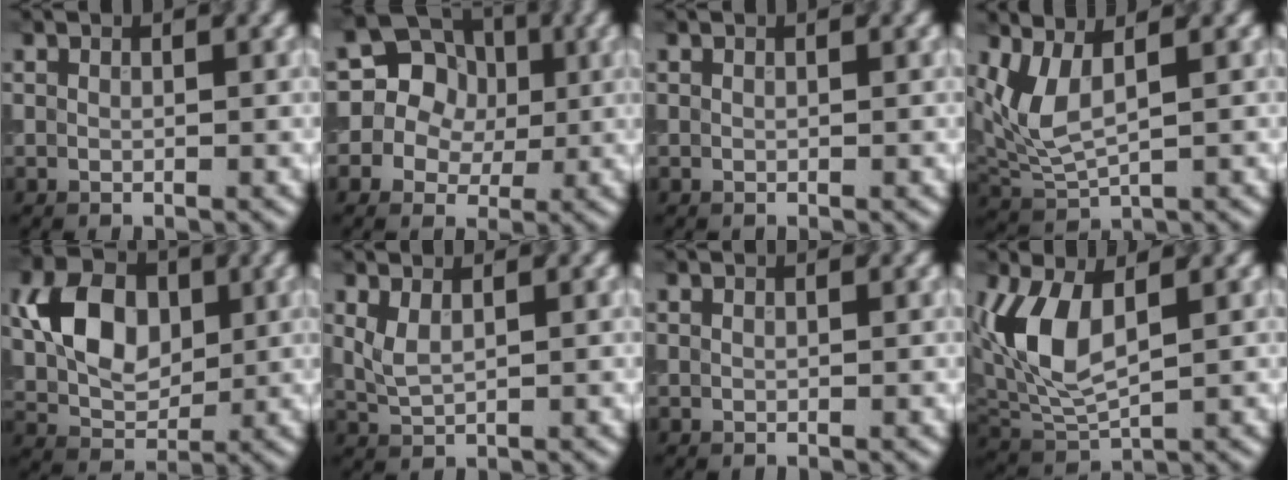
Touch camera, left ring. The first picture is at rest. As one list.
[{"total": 10.6, "force": [2.7, 9.4, 3.9], "torque": [-0.097, 0.048, 0.030]}, {"total": 0.0}, {"total": 3.9, "force": [1.4, 1.1, 3.5], "torque": [-0.096, -0.010, 0.040]}, {"total": 6.4, "force": [1.4, 4.2, 4.7], "torque": [-0.090, 0.000, 0.030]}, {"total": 1.6, "force": [0.9, 0.2, 1.4], "torque": [-0.039, -0.004, 0.026]}, {"total": 0.0}, {"total": 5.6, "force": [1.6, 2.4, 4.8], "torque": [-0.118, -0.008, 0.043]}]